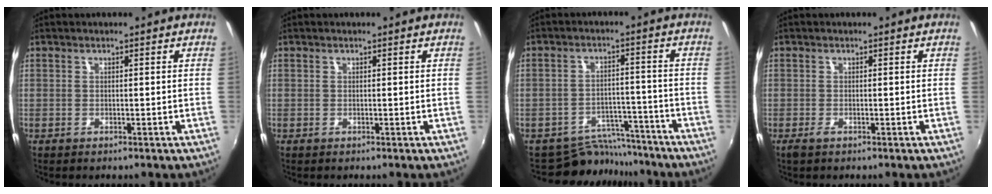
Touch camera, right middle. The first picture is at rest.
{"total": 0.0}
{"total": 8.4, "force": [-7.8, 3.0, 0.0], "torque": [-0.010, 0.022, -0.115]}
{"total": 1.2, "force": [-0.8, 0.3, 0.8], "torque": [-0.016, -0.005, -0.016]}